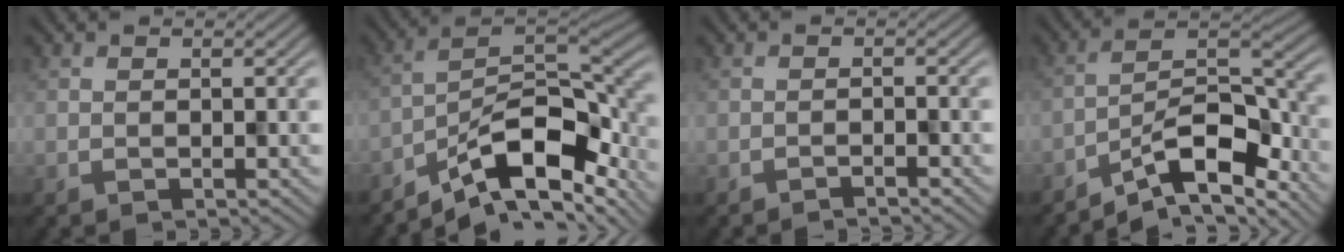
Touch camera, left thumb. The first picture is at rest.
{"total": 12.8, "force": [-7.9, 4.4, 9.0], "torque": [-0.146, -0.002, -0.141]}
{"total": 1.3, "force": [-1.2, 0.1, 0.5], "torque": [-0.006, 0.001, -0.023]}
{"total": 10.8, "force": [-7.6, 3.2, 7.0], "torque": [-0.114, -0.001, -0.141]}